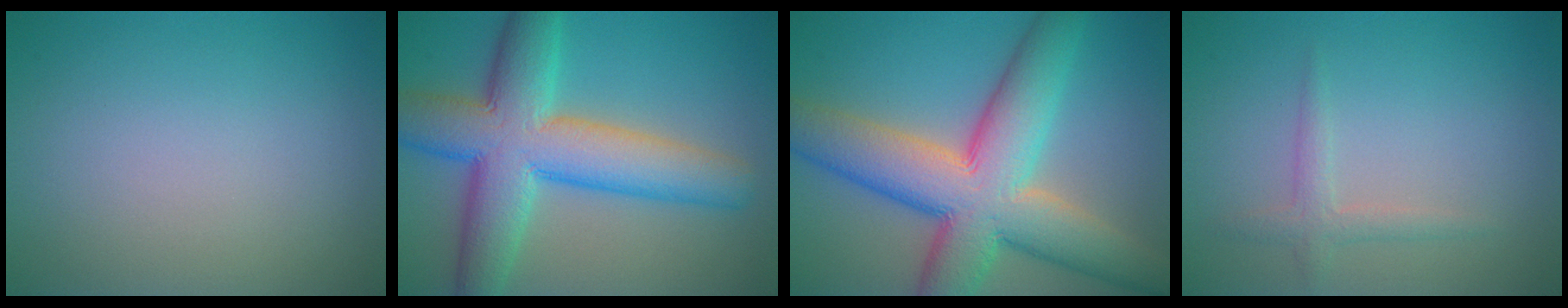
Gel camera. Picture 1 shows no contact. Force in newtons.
{"total": 10.7, "press": 10.7, "slide": 0.3}
{"total": 12.2, "press": 12.2, "slide": 0.8}
{"total": 1.7, "press": 1.7, "slide": 0.1}